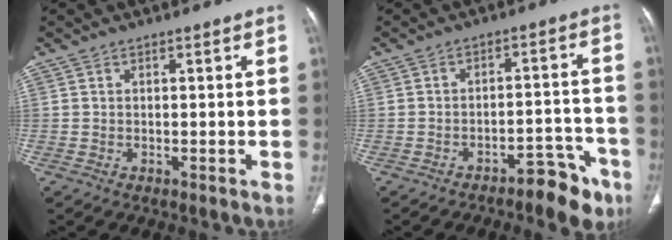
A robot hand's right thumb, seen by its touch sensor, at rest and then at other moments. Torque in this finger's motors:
{"motor_torque": [0.80, 1.22, -0.12, 0.00, 0.02]}